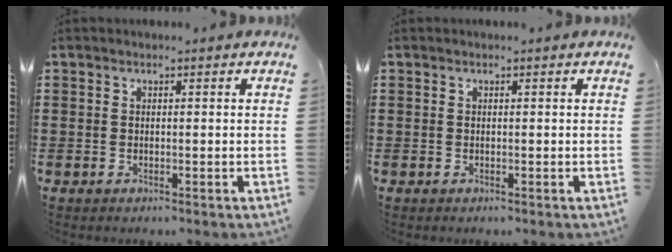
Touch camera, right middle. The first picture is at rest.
{"total": 0.0}